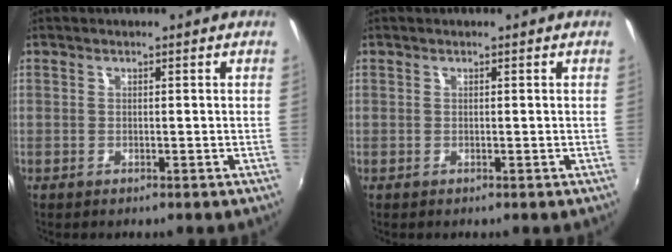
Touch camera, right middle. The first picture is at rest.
{"total": 0.0}